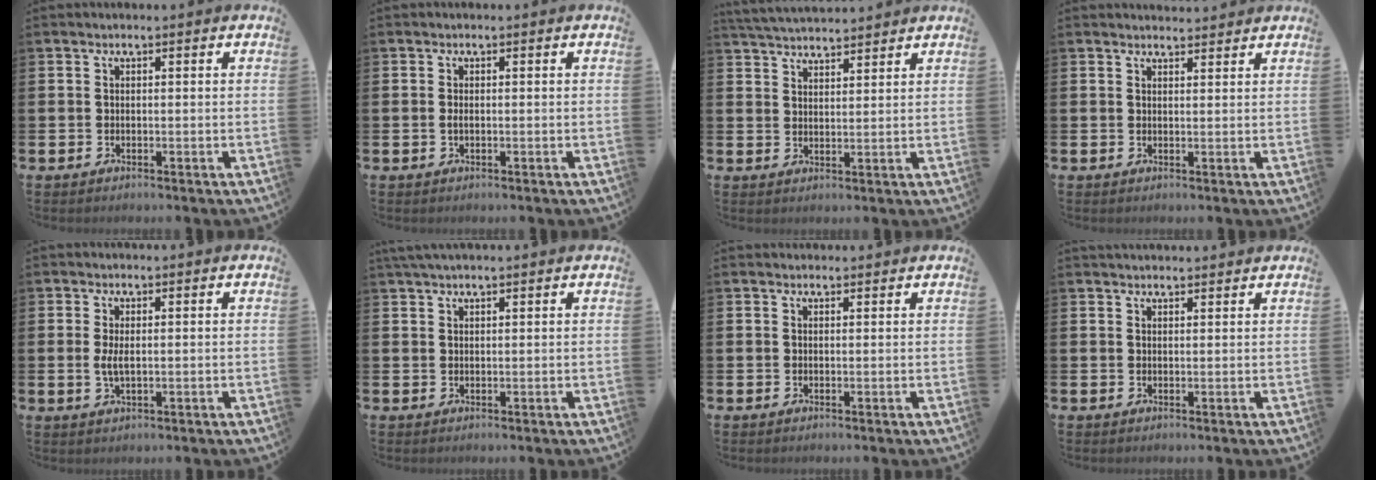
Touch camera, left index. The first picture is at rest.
{"total": 0.8, "force": [-0.1, 0.3, 0.7], "torque": [-0.008, 0.000, -0.004]}
{"total": 4.3, "force": [4.2, 0.4, 0.2], "torque": [-0.009, -0.022, 0.077]}
{"total": 2.1, "force": [2.1, 0.3, -0.1], "torque": [0.014, -0.014, 0.035]}
{"total": 2.2, "force": [0.3, 0.8, 2.0], "torque": [-0.033, 0.001, 0.003]}
{"total": 2.1, "force": [1.8, 0.3, 1.0], "torque": [-0.018, 0.003, 0.033]}
{"total": 0.8, "force": [0.7, 0.2, 0.1], "torque": [0.017, -0.006, 0.010]}
{"total": 1.8, "force": [1.8, 0.3, 0.2], "torque": [0.005, -0.007, 0.030]}